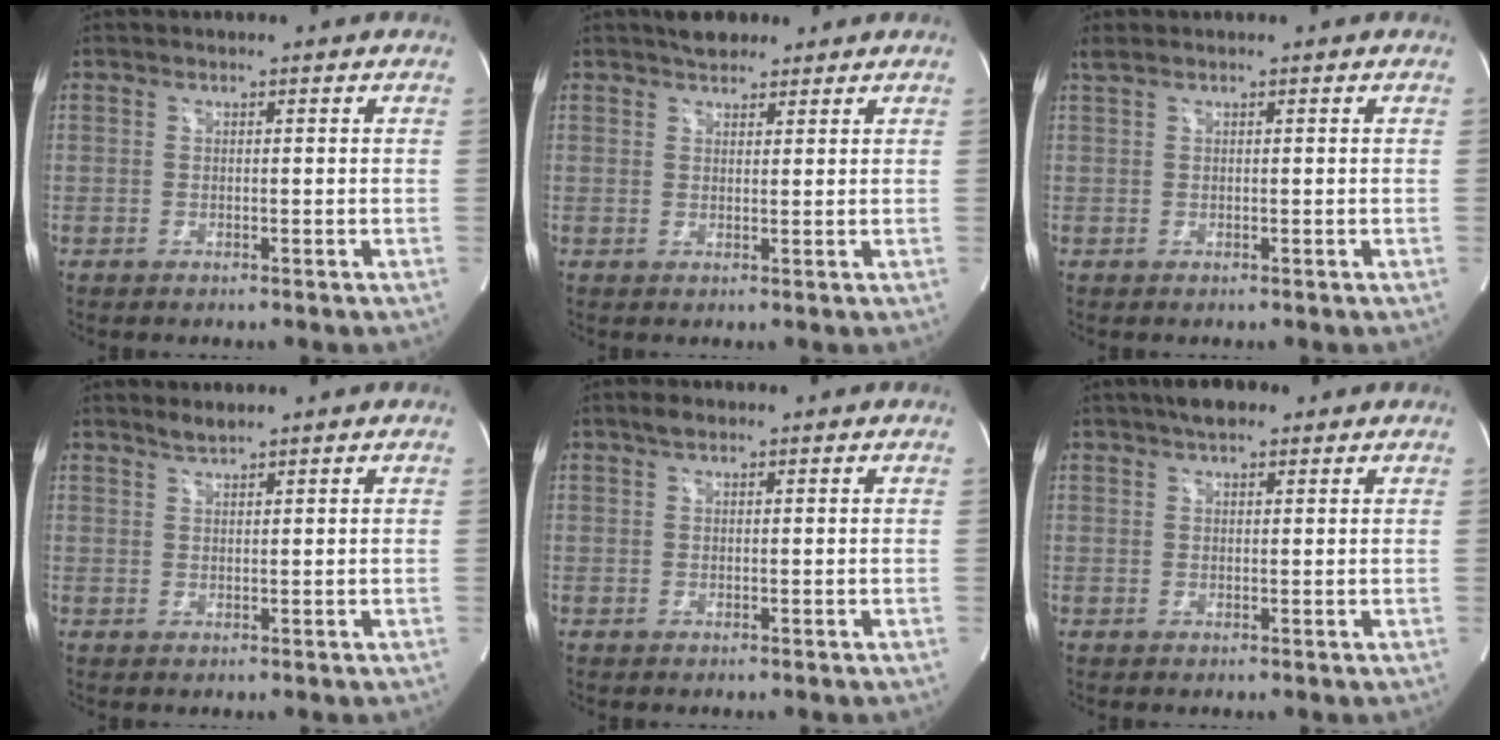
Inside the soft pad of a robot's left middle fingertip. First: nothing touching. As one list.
[{"total": 3.6, "force": [3.0, 1.6, 1.2], "torque": [-0.025, 0.014, 0.047]}, {"total": 1.0, "force": [0.8, 0.0, 0.6], "torque": [-0.023, 0.021, 0.024]}, {"total": 1.5, "force": [1.4, -0.1, 0.4], "torque": [-0.010, 0.004, 0.032]}, {"total": 1.4, "force": [1.0, 0.6, 0.8], "torque": [-0.019, 0.010, 0.018]}, {"total": 4.1, "force": [2.9, 1.5, 2.4], "torque": [-0.048, 0.017, 0.046]}]